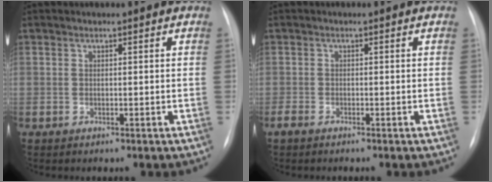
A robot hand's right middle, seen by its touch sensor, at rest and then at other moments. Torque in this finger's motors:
{"motor_torque": [0.04, -0.04, 0.00, 0.03]}